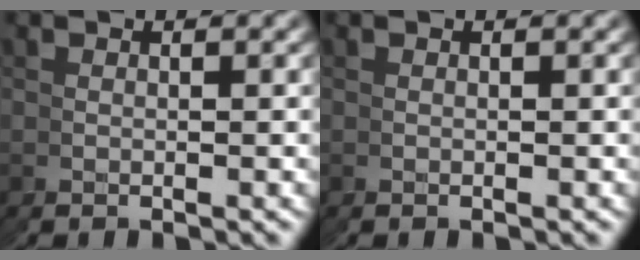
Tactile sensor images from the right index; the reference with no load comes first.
{"total": 0.0}